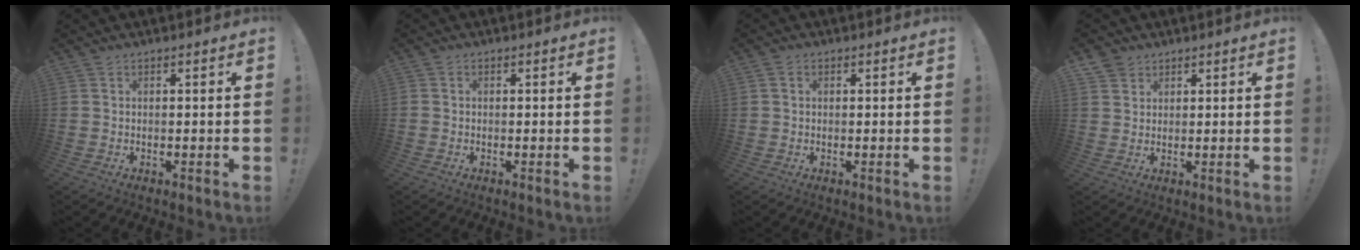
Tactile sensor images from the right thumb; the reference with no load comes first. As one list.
[{"total": 0.6, "force": [-0.3, 0.5, 0.0], "torque": [-0.002, 0.002, -0.006]}, {"total": 1.2, "force": [0.2, 1.1, 0.5], "torque": [-0.006, 0.003, 0.003]}, {"total": 3.9, "force": [2.5, 3.0, 0.3], "torque": [0.005, -0.017, 0.045]}]